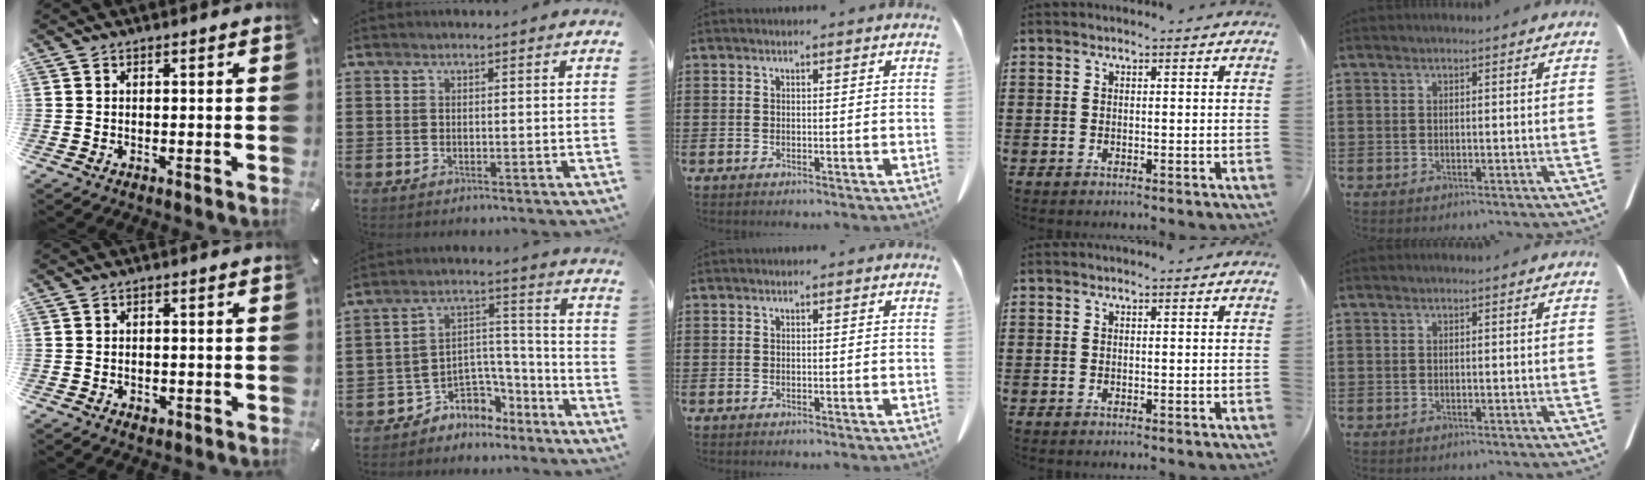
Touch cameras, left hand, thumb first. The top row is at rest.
{"thumb": {"total": 1.4, "force": [-0.5, 1.0, 0.9], "torque": [-0.017, 0.003, -0.011]}, "index": {"total": 6.0, "force": [-4.9, 3.4, 0.7], "torque": [-0.017, 0.014, -0.094]}}